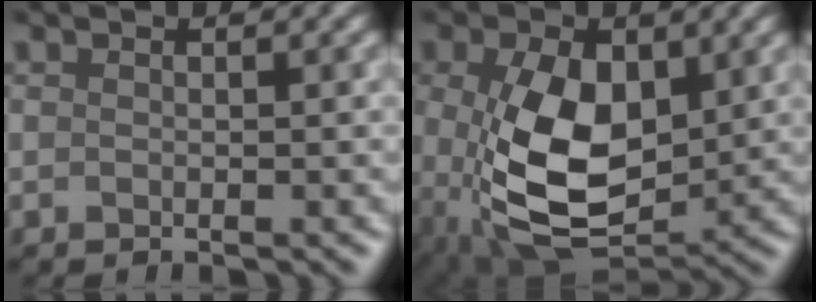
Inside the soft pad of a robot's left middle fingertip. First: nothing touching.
{"total": 8.5, "force": [0.2, 4.9, 7.0], "torque": [-0.160, -0.015, 0.014]}